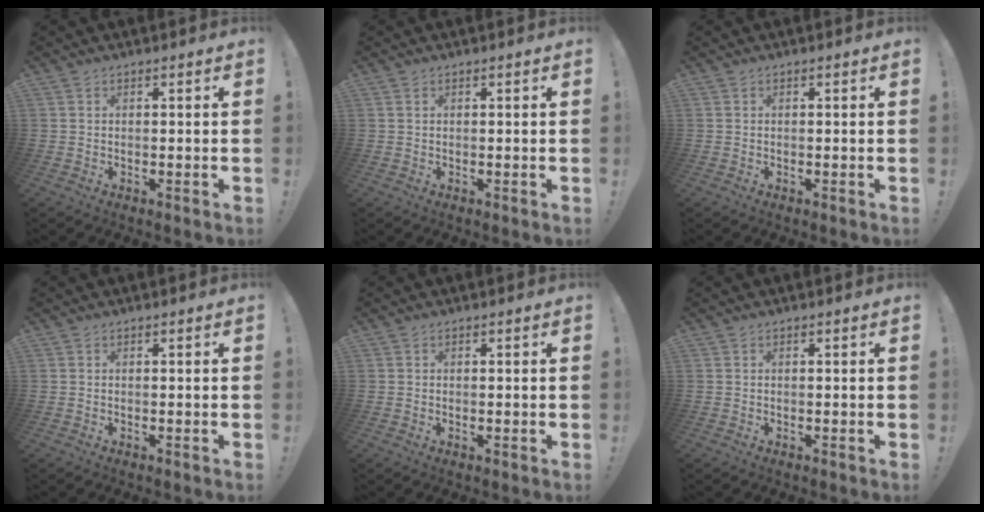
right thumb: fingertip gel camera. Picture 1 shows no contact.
{"total": 0.0}
{"total": 0.0}
{"total": 0.0}
{"total": 0.0}
{"total": 0.0}